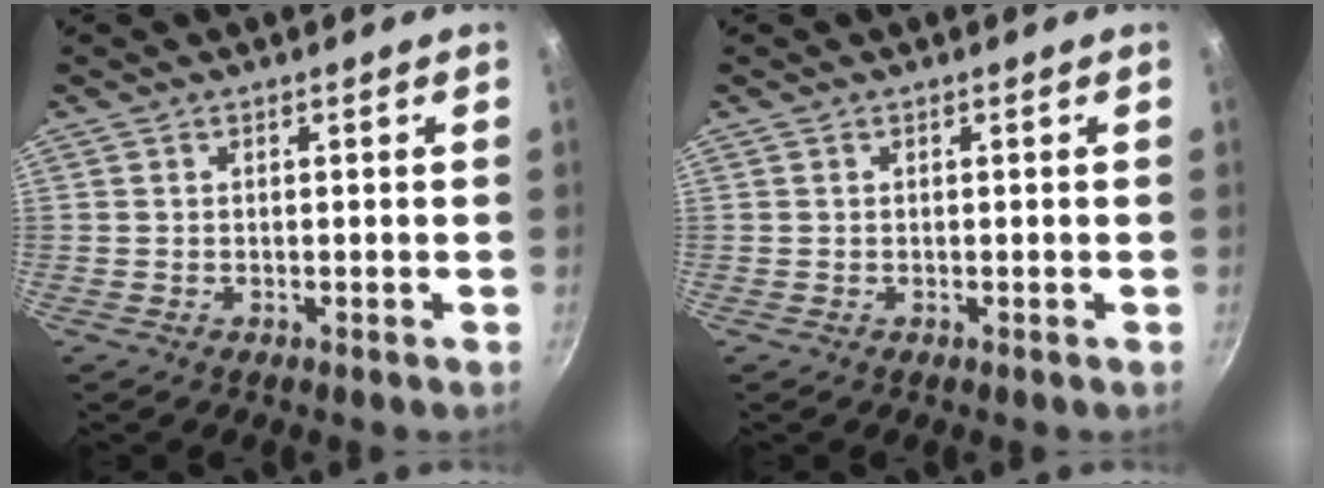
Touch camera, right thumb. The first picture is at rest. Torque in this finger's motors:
{"motor_torque": [-0.01, -0.02, 0.06, 0.10, 0.05]}